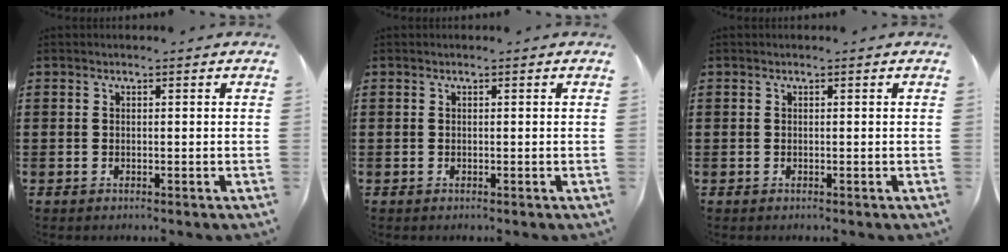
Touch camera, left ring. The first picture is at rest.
{"total": 0.0}
{"total": 0.0}